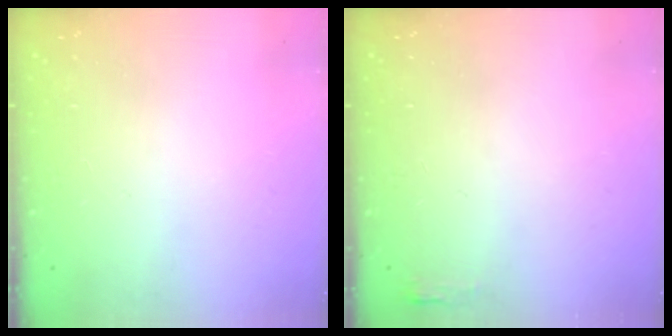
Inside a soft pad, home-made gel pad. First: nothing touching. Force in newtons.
{"total": 2.7, "press": 2.6, "slide": 0.8}